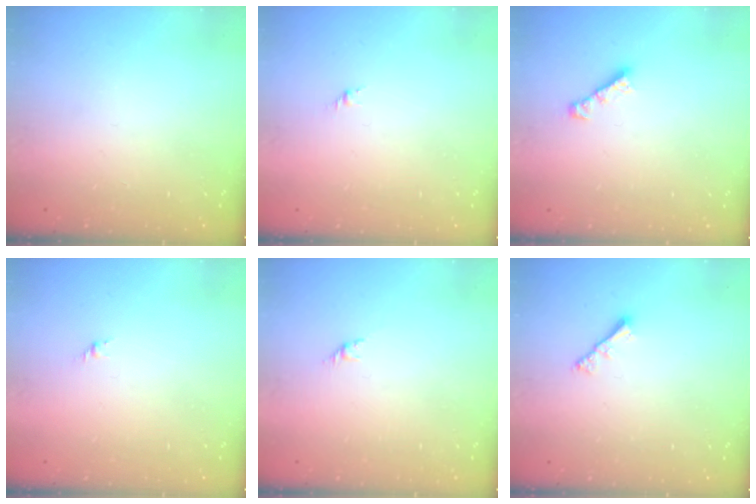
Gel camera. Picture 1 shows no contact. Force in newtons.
{"total": 1.6, "press": 1.5, "slide": 0.6}
{"total": 3.0, "press": 3.0, "slide": 0.3}
{"total": 1.6, "press": 1.5, "slide": 0.6}
{"total": 1.6, "press": 1.5, "slide": 0.7}
{"total": 2.4, "press": 2.4, "slide": 0.6}